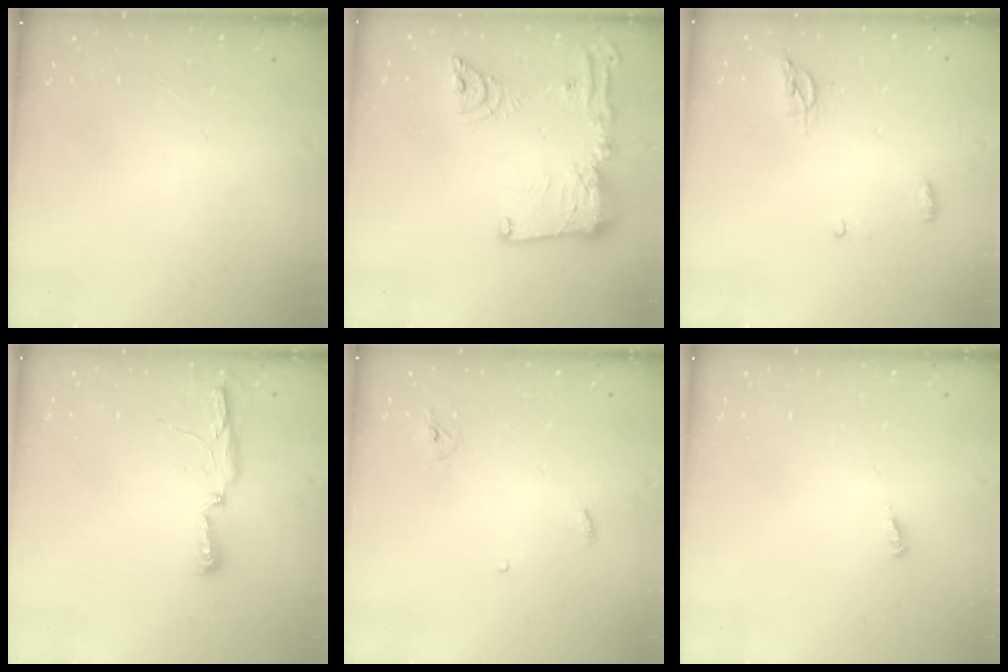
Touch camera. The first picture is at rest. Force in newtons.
{"total": 20.1, "press": 19.9, "slide": 2.3}
{"total": 4.9, "press": 4.9, "slide": 0.6}
{"total": 5.0, "press": 4.9, "slide": 0.9}
{"total": 2.9, "press": 2.9, "slide": 0.2}
{"total": 3.2, "press": 3.2, "slide": 0.3}